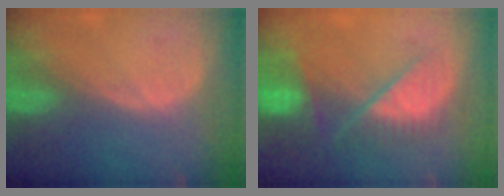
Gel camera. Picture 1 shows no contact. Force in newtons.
{"total": 9.6, "press": 8.2, "slide": 5.1}